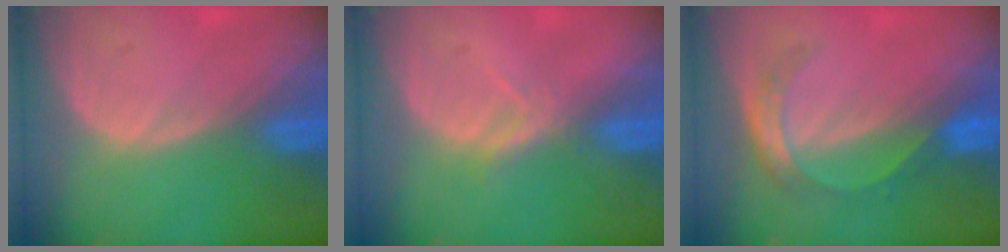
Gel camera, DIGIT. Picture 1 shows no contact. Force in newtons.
{"total": 2.1, "press": 1.9, "slide": 0.9}
{"total": 5.6, "press": 4.8, "slide": 2.8}